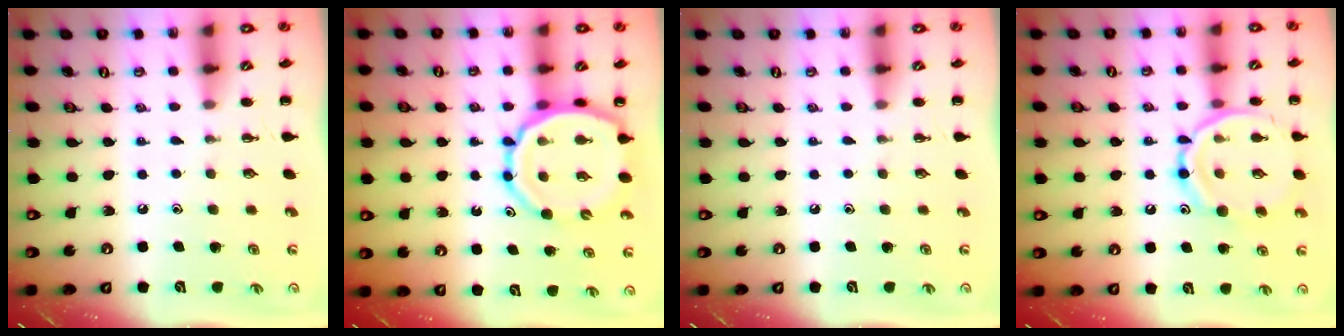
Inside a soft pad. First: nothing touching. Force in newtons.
{"total": 13.8, "press": 13.2, "slide": 3.9}
{"total": 0.0}
{"total": 16.0, "press": 15.9, "slide": 1.3}